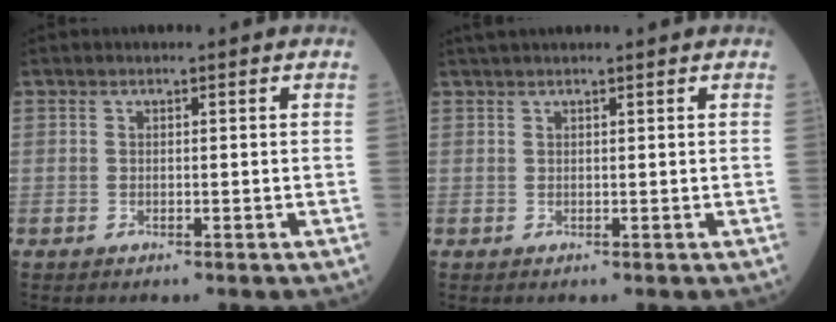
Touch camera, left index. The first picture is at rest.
{"total": 4.7, "force": [4.2, -0.1, 2.2], "torque": [-0.029, 0.034, 0.069]}